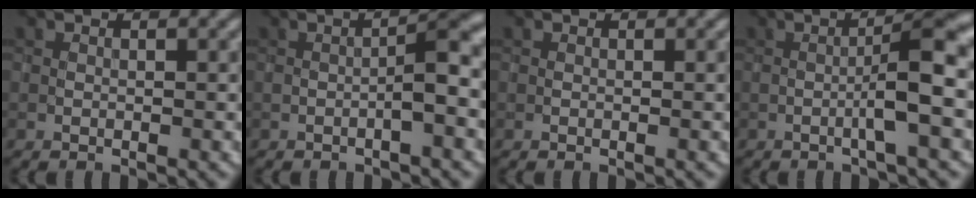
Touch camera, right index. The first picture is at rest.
{"total": 2.8, "force": [-0.6, 0.3, 2.7], "torque": [-0.044, 0.015, -0.013]}
{"total": 0.0}
{"total": 4.5, "force": [-0.7, 0.3, 4.5], "torque": [-0.074, 0.016, -0.019]}